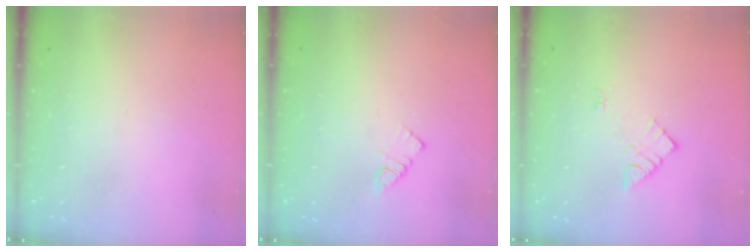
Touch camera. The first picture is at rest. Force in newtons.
{"total": 3.6, "press": 3.5, "slide": 0.3}
{"total": 7.6, "press": 7.6, "slide": 0.3}